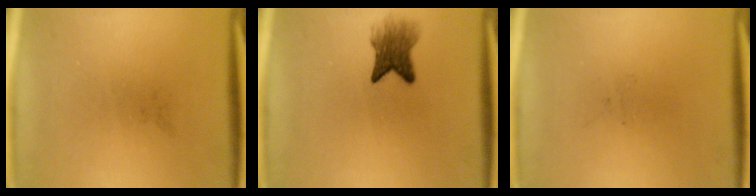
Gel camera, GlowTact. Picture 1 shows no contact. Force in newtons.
{"total": 4.8}
{"total": 0.0}